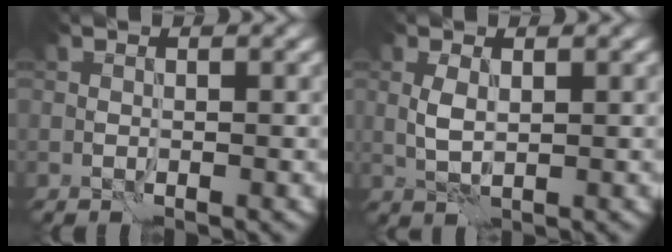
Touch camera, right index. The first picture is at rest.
{"total": 1.6, "force": [0.6, 0.8, 1.3], "torque": [-0.032, 0.000, 0.014]}